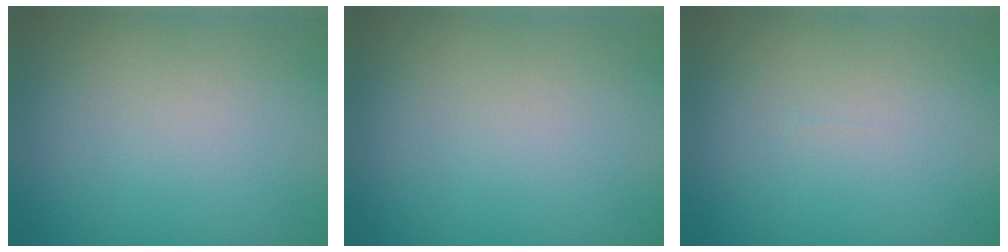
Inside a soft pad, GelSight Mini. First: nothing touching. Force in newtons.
{"total": 0.0}
{"total": 0.0}